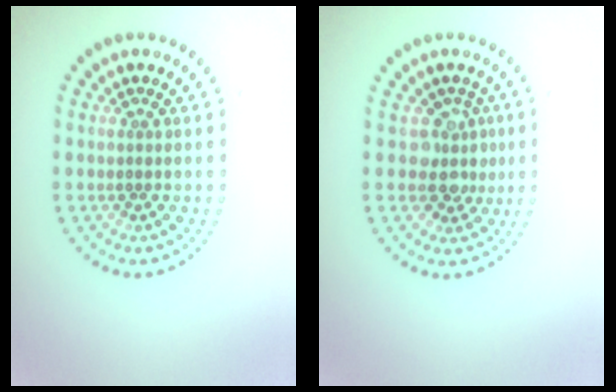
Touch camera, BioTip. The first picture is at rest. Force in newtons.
{"total": 2.9, "press": 2.2, "slide": 1.8}